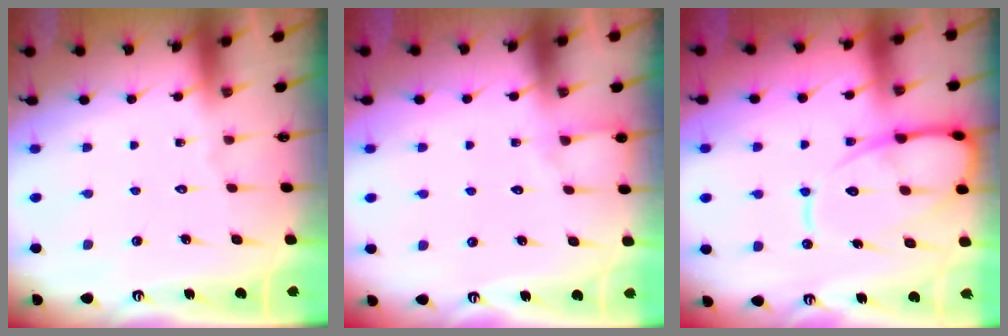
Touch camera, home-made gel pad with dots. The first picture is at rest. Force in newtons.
{"total": 3.6, "press": 3.6, "slide": 0.4}
{"total": 14.0, "press": 13.9, "slide": 1.5}